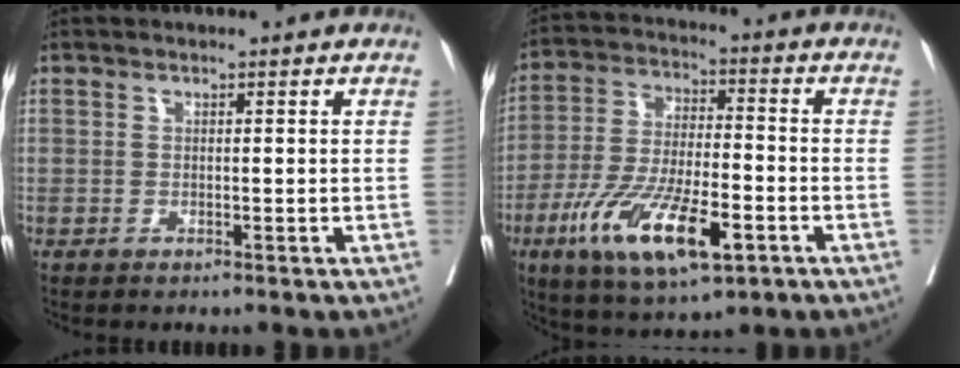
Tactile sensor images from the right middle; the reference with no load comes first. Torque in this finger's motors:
{"motor_torque": [1.46, -0.67, 0.38, 0.14]}